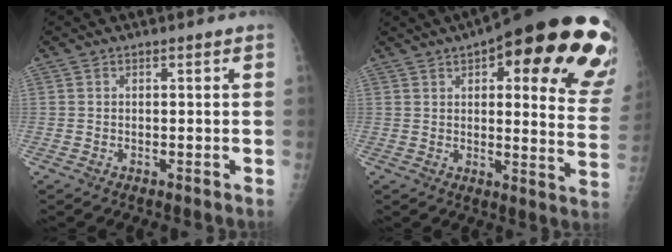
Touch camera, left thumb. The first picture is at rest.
{"total": 29.2, "force": [16.0, 8.9, 22.8], "torque": [-0.200, -0.030, 0.192]}